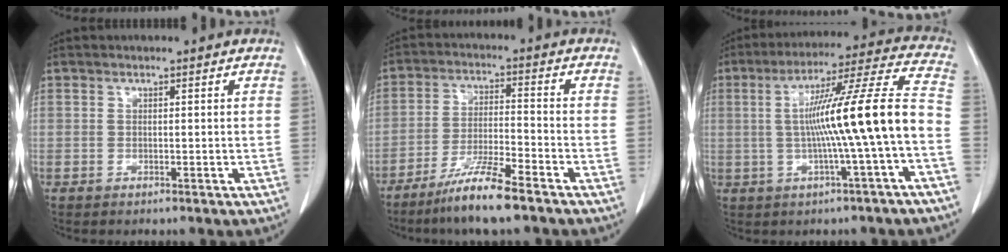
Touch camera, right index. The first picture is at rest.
{"total": 8.9, "force": [-6.5, 0.1, 6.1], "torque": [-0.119, -0.023, -0.124]}
{"total": 14.7, "force": [-1.9, -1.0, 14.5], "torque": [-0.232, 0.021, -0.032]}